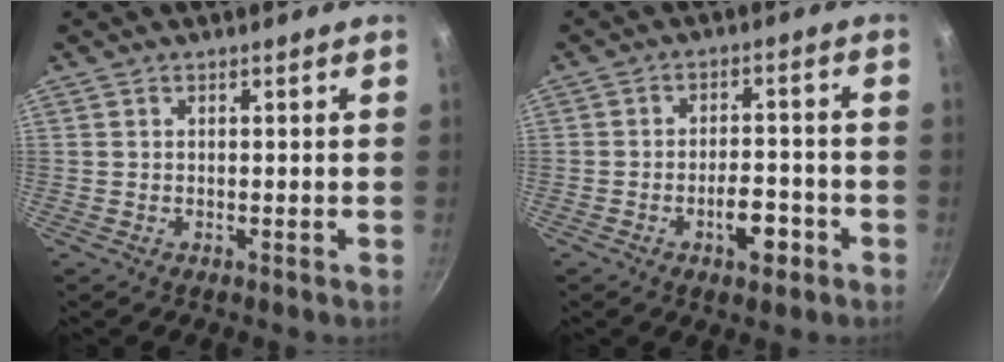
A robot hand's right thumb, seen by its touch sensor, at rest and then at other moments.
{"total": 6.5, "force": [-3.1, 3.1, 4.9], "torque": [-0.051, 0.023, -0.048]}